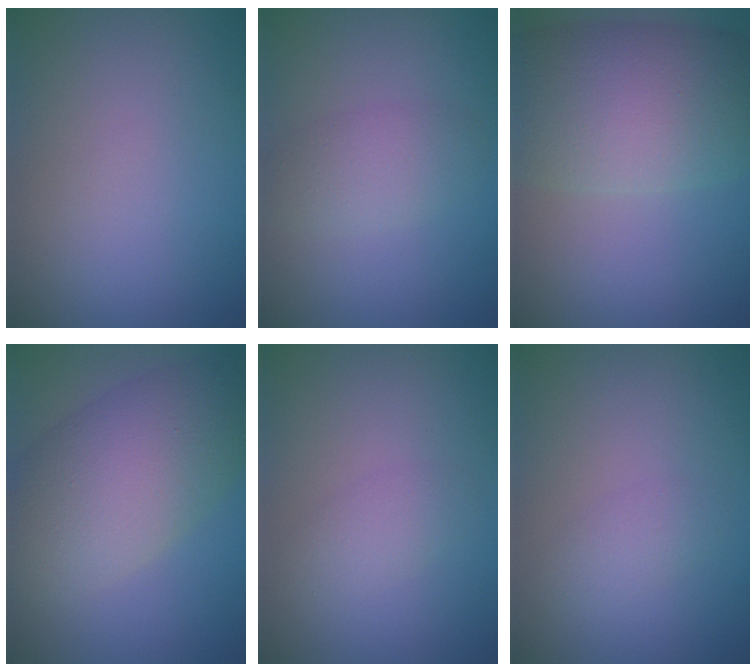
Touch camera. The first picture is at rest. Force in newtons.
{"total": 2.7, "press": 2.7, "slide": 0.1}
{"total": 9.9, "press": 9.9, "slide": 0.1}
{"total": 9.0, "press": 9.0, "slide": 0.3}
{"total": 1.7, "press": 1.7, "slide": 0.0}
{"total": 1.4, "press": 1.4, "slide": 0.0}